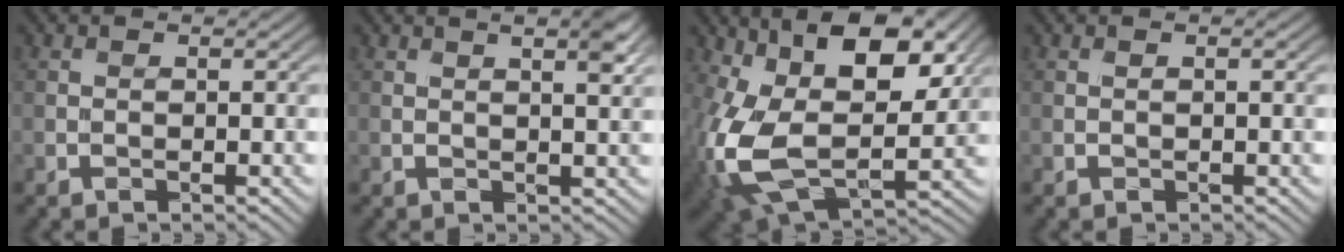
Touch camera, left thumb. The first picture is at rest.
{"total": 2.9, "force": [1.9, 0.2, 2.1], "torque": [-0.036, 0.001, 0.033]}
{"total": 15.8, "force": [2.6, 9.5, 12.3], "torque": [-0.276, -0.010, 0.044]}
{"total": 0.7, "force": [0.1, 0.1, 0.7], "torque": [-0.015, 0.001, 0.000]}